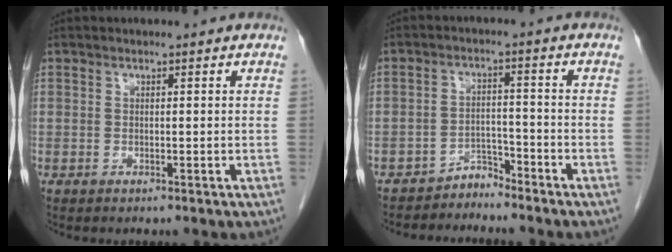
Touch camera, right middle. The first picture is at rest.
{"total": 3.1, "force": [-3.0, 0.7, -0.4], "torque": [0.013, -0.001, -0.051]}